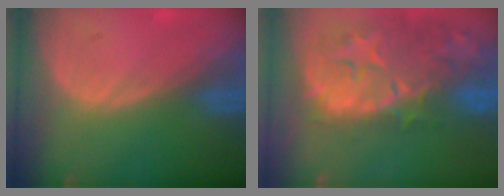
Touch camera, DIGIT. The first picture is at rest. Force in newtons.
{"total": 14.4, "press": 11.8, "slide": 8.2}